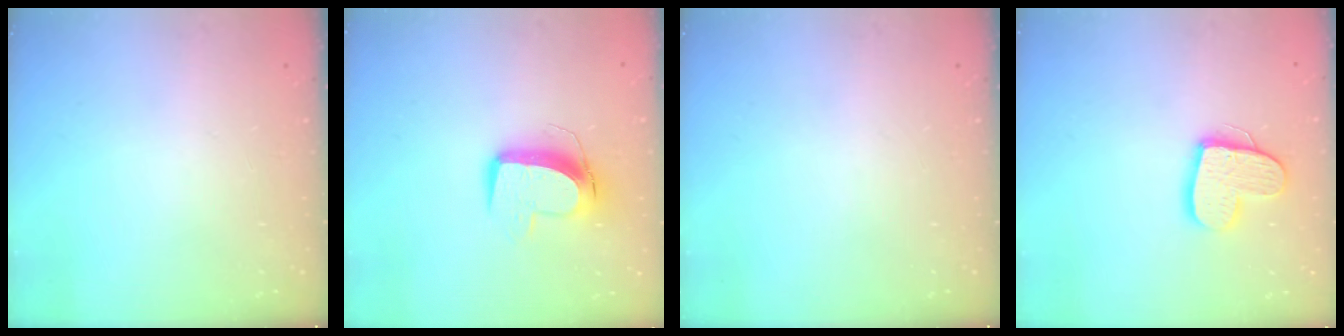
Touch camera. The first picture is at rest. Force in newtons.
{"total": 10.6, "press": 10.5, "slide": 1.2}
{"total": 0.0}
{"total": 13.7, "press": 13.6, "slide": 1.1}